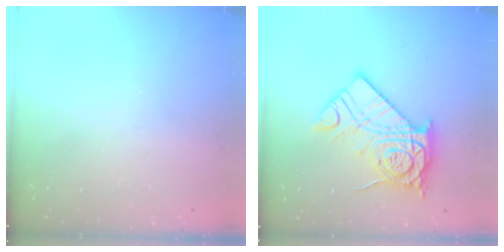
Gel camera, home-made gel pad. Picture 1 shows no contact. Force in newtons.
{"total": 16.8, "press": 16.8, "slide": 0.6}